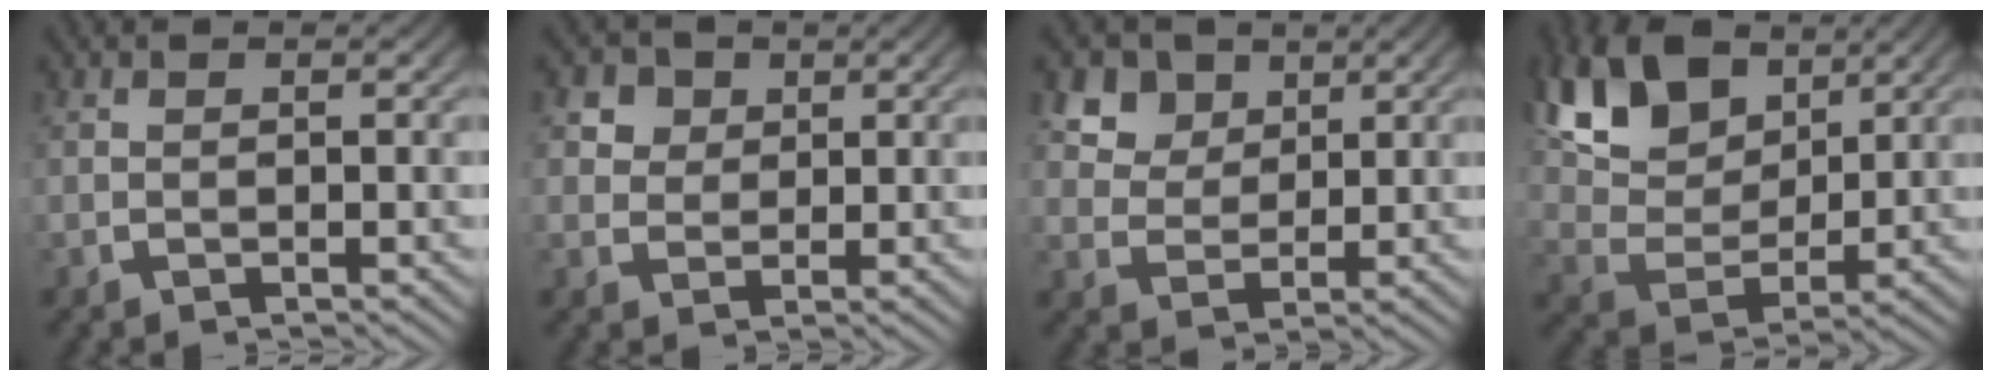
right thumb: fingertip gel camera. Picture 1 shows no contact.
{"total": 3.7, "force": [1.6, 3.0, 1.5], "torque": [-0.034, -0.012, 0.033]}
{"total": 6.5, "force": [3.1, 4.9, 2.9], "torque": [-0.069, -0.009, 0.053]}
{"total": 9.9, "force": [3.7, 6.4, 6.6], "torque": [-0.146, -0.017, 0.070]}